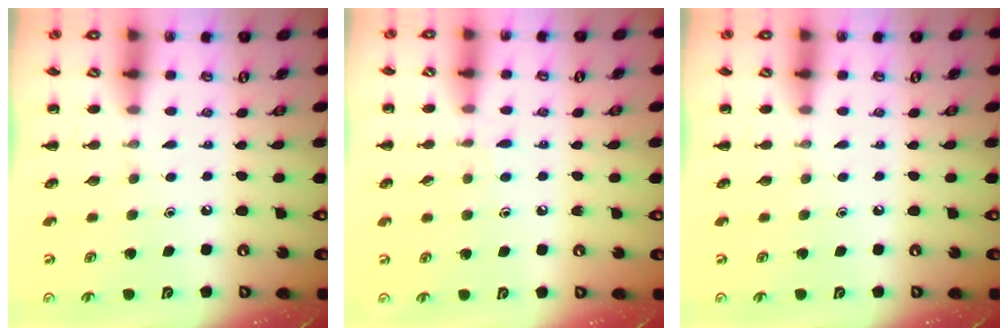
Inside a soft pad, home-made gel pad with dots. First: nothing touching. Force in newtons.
{"total": 5.2, "press": 4.8, "slide": 2.2}
{"total": 0.0}